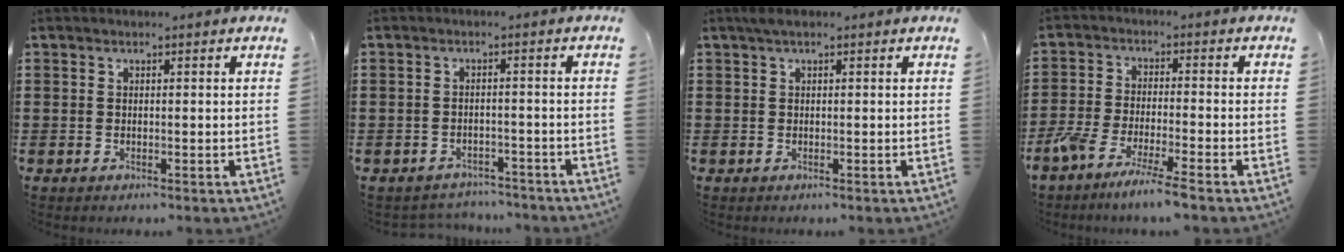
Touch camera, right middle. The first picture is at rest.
{"total": 2.3, "force": [-2.3, 0.5, -0.2], "torque": [-0.005, 0.001, -0.051]}
{"total": 0.8, "force": [0.3, 0.0, 0.7], "torque": [-0.015, 0.003, 0.006]}
{"total": 5.9, "force": [-5.2, -0.3, 2.9], "torque": [-0.066, -0.017, -0.101]}